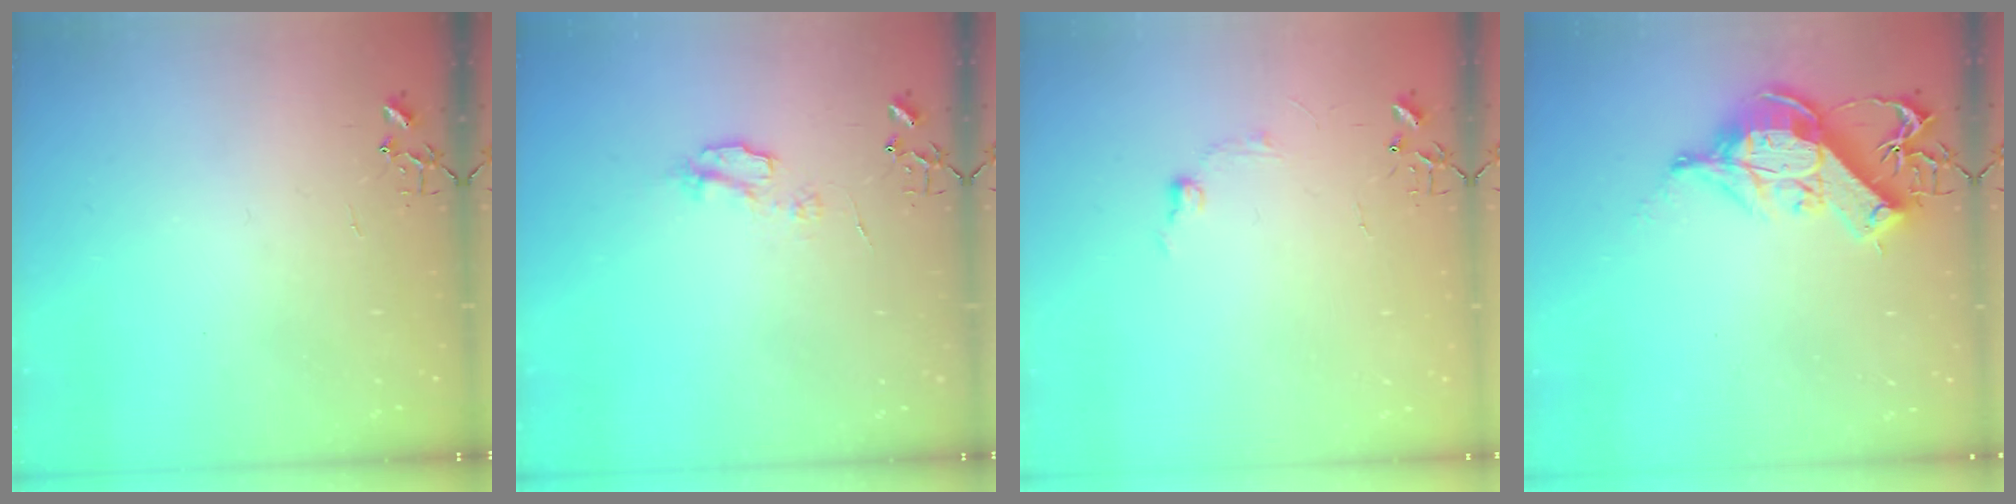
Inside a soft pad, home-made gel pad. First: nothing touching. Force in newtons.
{"total": 5.1, "press": 5.0, "slide": 0.7}
{"total": 6.4, "press": 6.3, "slide": 0.9}
{"total": 13.7, "press": 13.5, "slide": 2.2}